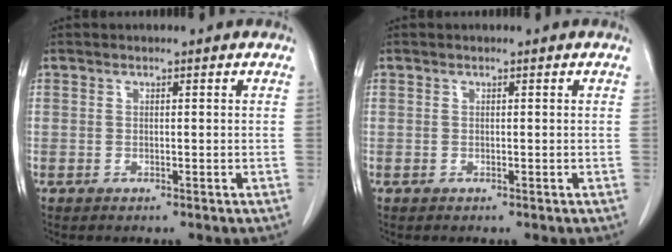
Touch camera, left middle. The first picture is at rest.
{"total": 0.0}